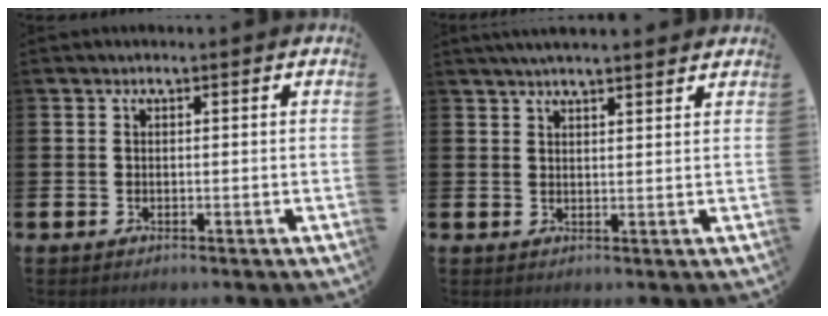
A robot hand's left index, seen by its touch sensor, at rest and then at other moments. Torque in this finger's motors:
{"motor_torque": [0.98, -1.16, 0.25, 0.05]}